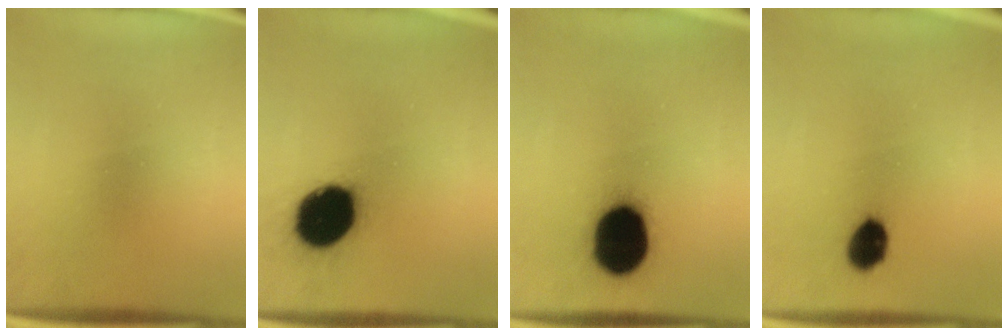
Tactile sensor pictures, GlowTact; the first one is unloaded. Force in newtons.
{"total": 18.6}
{"total": 19.6}
{"total": 5.9}